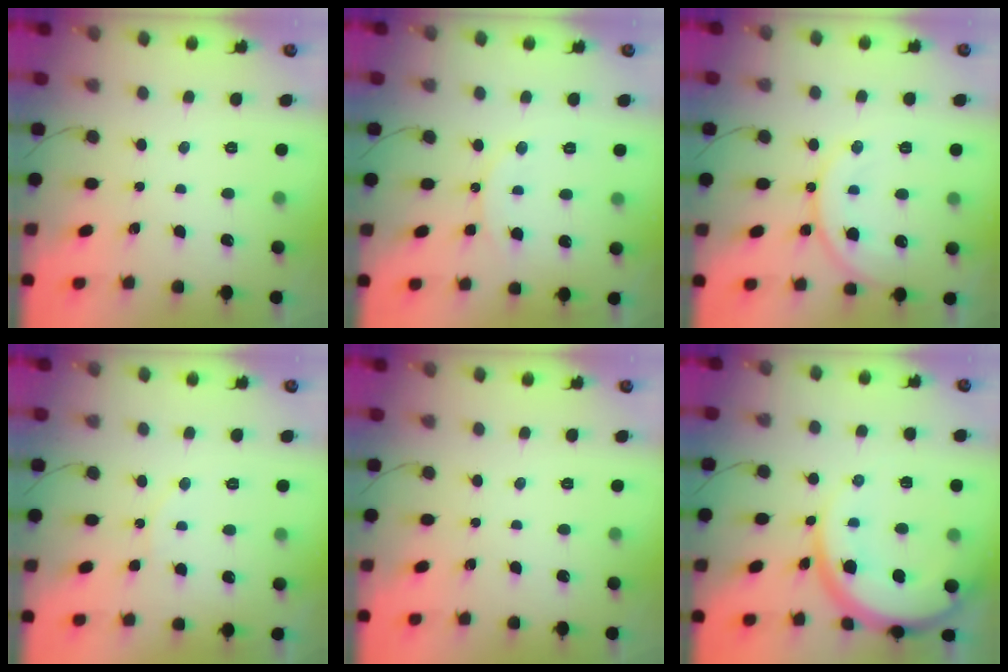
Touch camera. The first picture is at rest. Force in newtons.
{"total": 9.6, "press": 9.6, "slide": 0.8}
{"total": 13.8, "press": 13.7, "slide": 1.9}
{"total": 7.5, "press": 7.5, "slide": 0.3}
{"total": 0.0}
{"total": 15.2, "press": 15.1, "slide": 1.8}